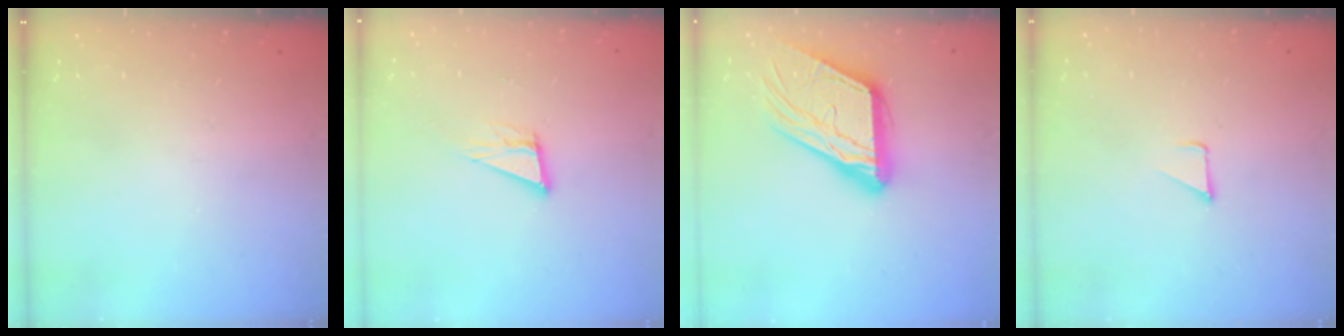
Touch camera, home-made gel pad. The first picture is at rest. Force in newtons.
{"total": 10.3, "press": 9.7, "slide": 3.3}
{"total": 18.3, "press": 18.2, "slide": 1.8}
{"total": 1.2, "press": 1.2, "slide": 0.1}